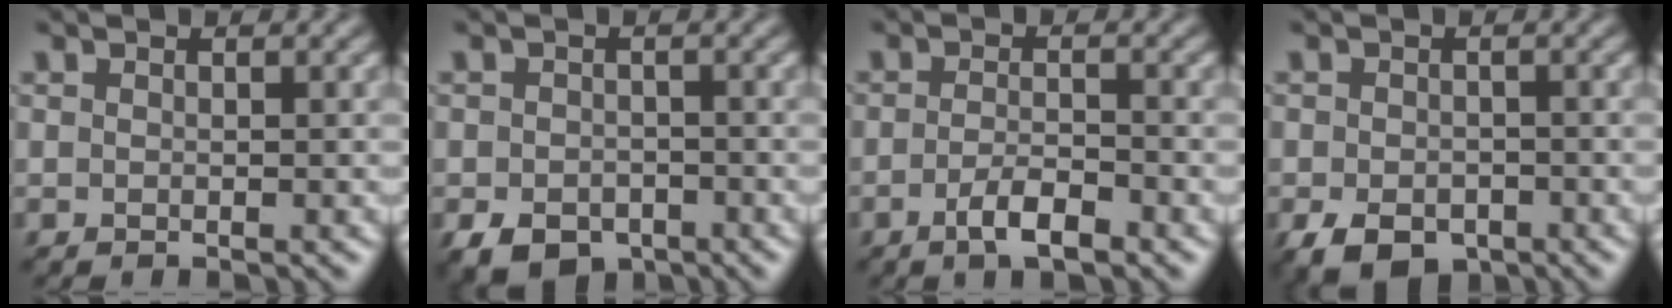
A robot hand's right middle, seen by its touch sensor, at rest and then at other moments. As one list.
[{"total": 3.9, "force": [-2.2, 2.7, 1.6], "torque": [-0.031, -0.010, -0.041]}, {"total": 2.9, "force": [-1.8, 0.8, 2.1], "torque": [-0.044, 0.001, -0.034]}, {"total": 4.4, "force": [-2.5, 2.9, 2.2], "torque": [-0.041, -0.011, -0.044]}]